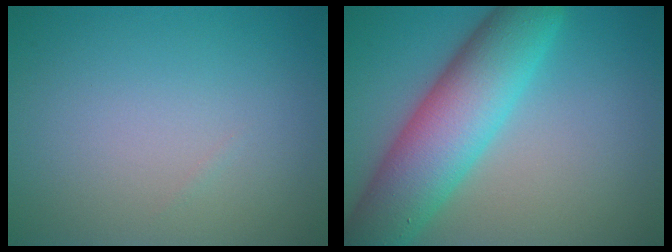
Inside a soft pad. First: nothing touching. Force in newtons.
{"total": 9.6, "press": 9.5, "slide": 0.4}